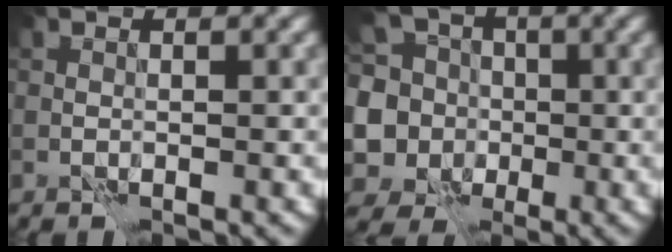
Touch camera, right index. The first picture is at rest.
{"total": 8.1, "force": [-0.3, 7.5, 2.9], "torque": [-0.070, -0.006, -0.024]}